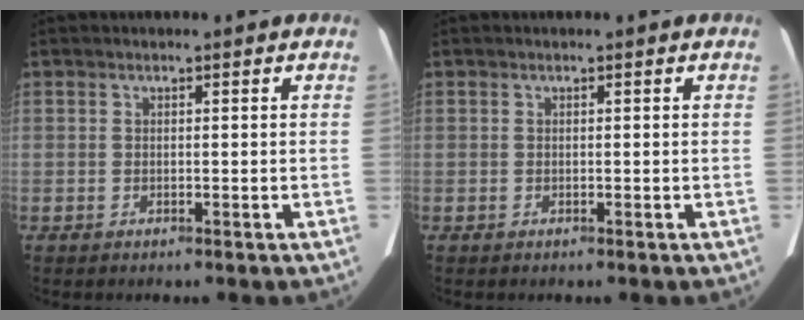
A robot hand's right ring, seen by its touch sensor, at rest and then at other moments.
{"total": 0.0}